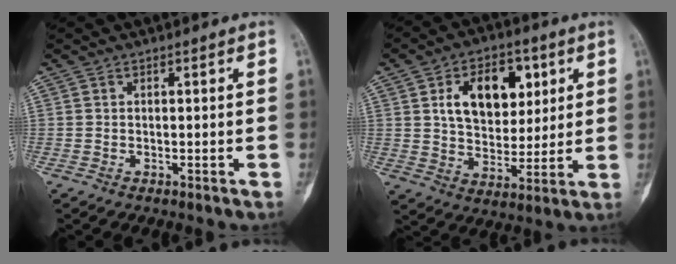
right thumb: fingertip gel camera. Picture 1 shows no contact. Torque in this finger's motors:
{"motor_torque": [-1.16, 1.80, 0.91, 0.40, 0.20]}